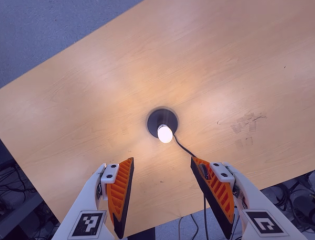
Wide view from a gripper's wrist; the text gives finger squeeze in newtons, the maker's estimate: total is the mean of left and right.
{"total": 0.0}